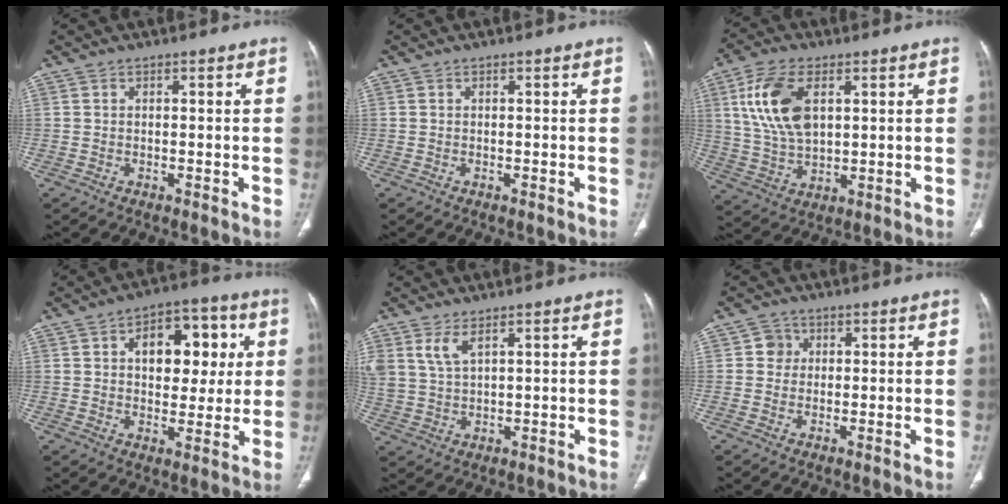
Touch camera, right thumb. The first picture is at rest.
{"total": 0.0}
{"total": 13.1, "force": [3.9, 7.2, 10.2], "torque": [-0.200, -0.007, 0.081]}
{"total": 13.7, "force": [3.4, 8.7, 10.0], "torque": [-0.087, 0.009, 0.047]}
{"total": 4.7, "force": [2.7, 1.9, 3.3], "torque": [-0.074, -0.009, 0.066]}
{"total": 2.8, "force": [0.6, 2.7, 0.6], "torque": [0.008, 0.003, 0.004]}